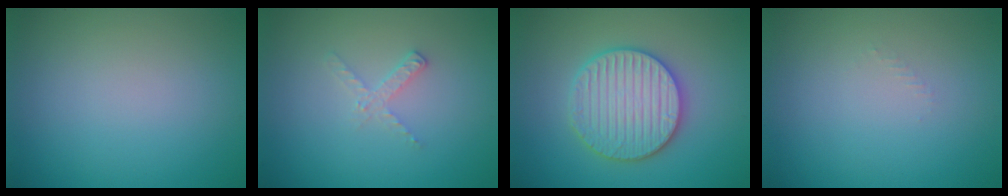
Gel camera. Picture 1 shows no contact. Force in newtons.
{"total": 1.4, "press": 1.4, "slide": 0.1}
{"total": 5.9, "press": 5.8, "slide": 1.1}
{"total": 0.5, "press": 0.5, "slide": 0.2}